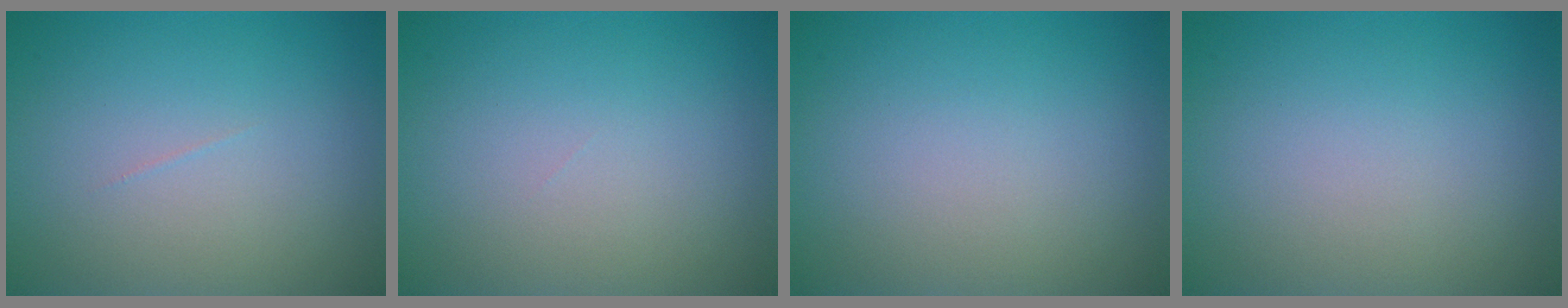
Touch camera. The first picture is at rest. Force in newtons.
{"total": 0.0}
{"total": 0.0}
{"total": 0.0}